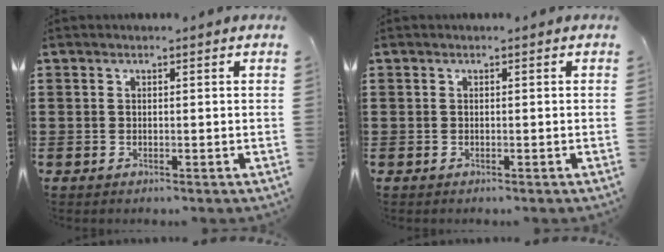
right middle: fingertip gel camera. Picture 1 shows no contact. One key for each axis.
{"total": 0.0}